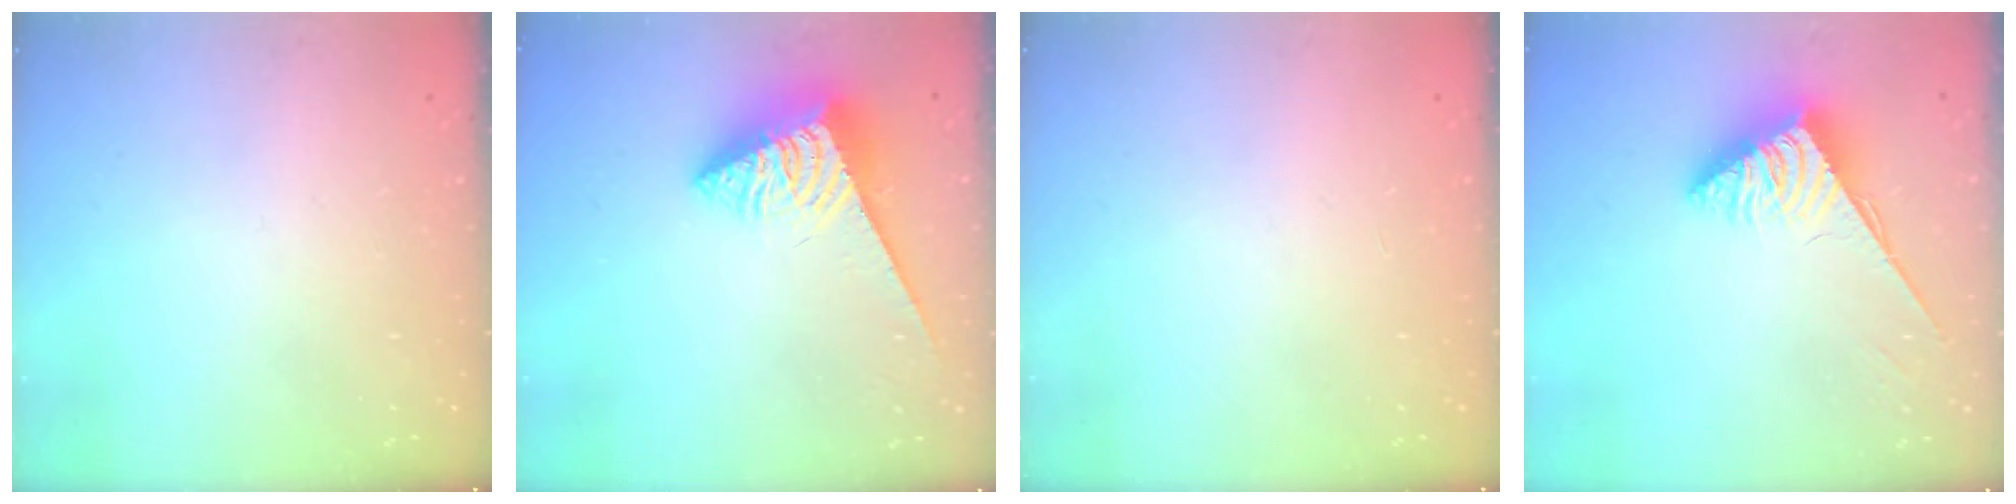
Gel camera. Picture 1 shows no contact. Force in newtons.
{"total": 6.4, "press": 6.3, "slide": 0.9}
{"total": 0.0}
{"total": 3.8, "press": 3.8, "slide": 0.6}